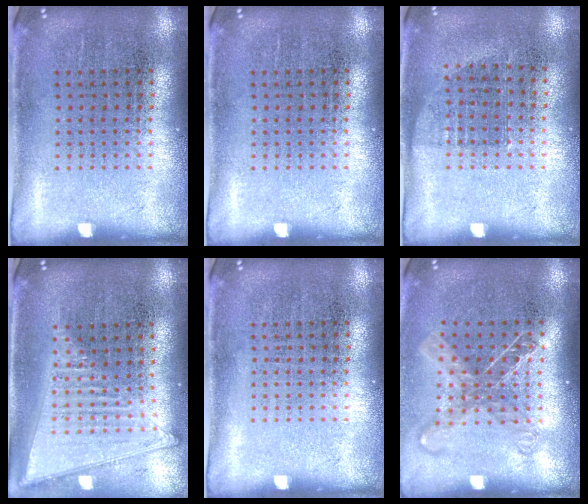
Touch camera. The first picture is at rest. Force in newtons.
{"total": 0.0}
{"total": 0.7, "press": 0.6, "slide": 0.3}
{"total": 1.7, "press": 1.6, "slide": 0.6}
{"total": 0.0}
{"total": 1.4, "press": 1.2, "slide": 0.8}